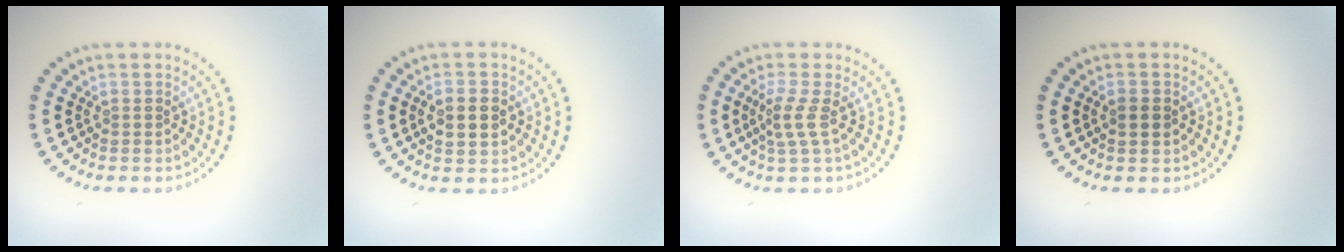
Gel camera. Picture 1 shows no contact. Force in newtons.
{"total": 3.2, "press": 3.2, "slide": 0.2}
{"total": 2.1, "press": 1.5, "slide": 1.5}
{"total": 1.6, "press": 1.6, "slide": 0.1}